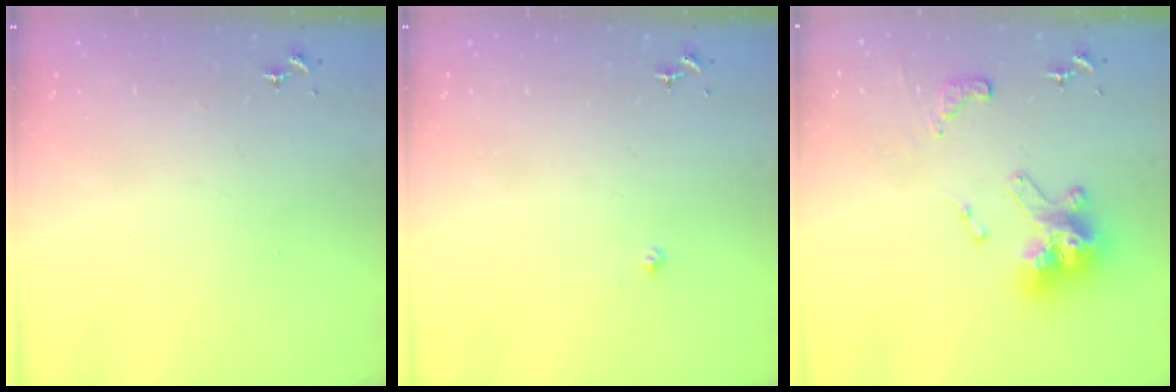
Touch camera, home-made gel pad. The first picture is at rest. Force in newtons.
{"total": 2.0, "press": 2.0, "slide": 0.2}
{"total": 16.9, "press": 16.8, "slide": 1.6}